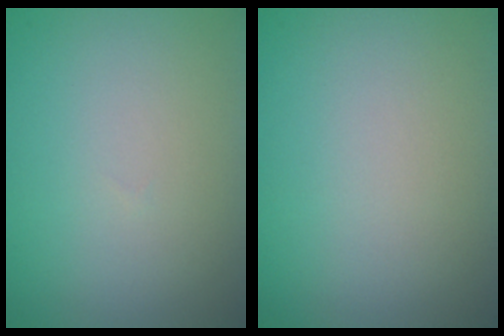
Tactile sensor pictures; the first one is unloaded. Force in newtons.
{"total": 0.0}